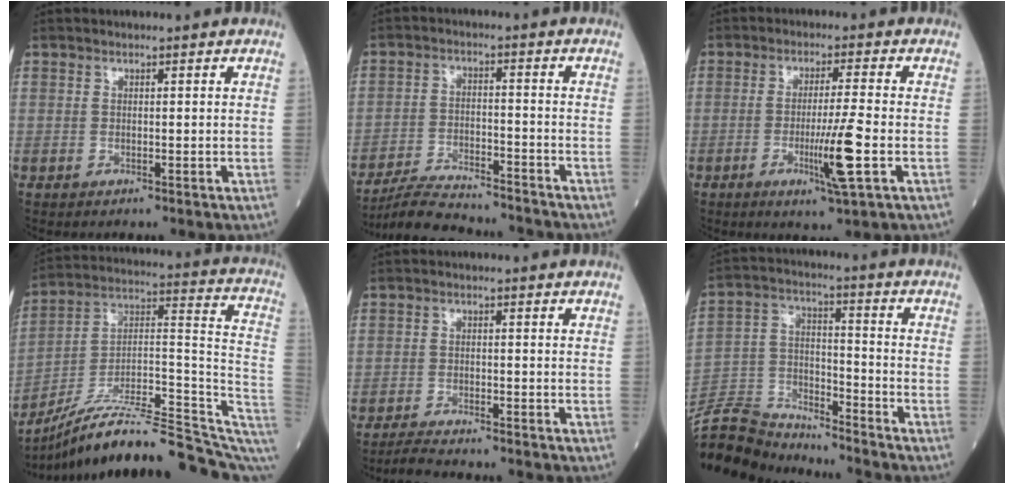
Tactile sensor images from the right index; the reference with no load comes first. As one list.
[{"total": 11.7, "force": [-11.2, 1.0, 3.4], "torque": [-0.051, 0.001, -0.183]}, {"total": 7.6, "force": [-2.2, -0.8, 7.2], "torque": [-0.129, -0.018, -0.039]}, {"total": 22.5, "force": [-16.9, 3.8, 14.4], "torque": [-0.163, 0.051, -0.260]}, {"total": 5.3, "force": [-5.0, 0.3, 1.7], "torque": [-0.030, -0.016, -0.083]}, {"total": 14.7, "force": [-14.5, 1.8, 1.1], "torque": [-0.029, 0.029, -0.262]}]